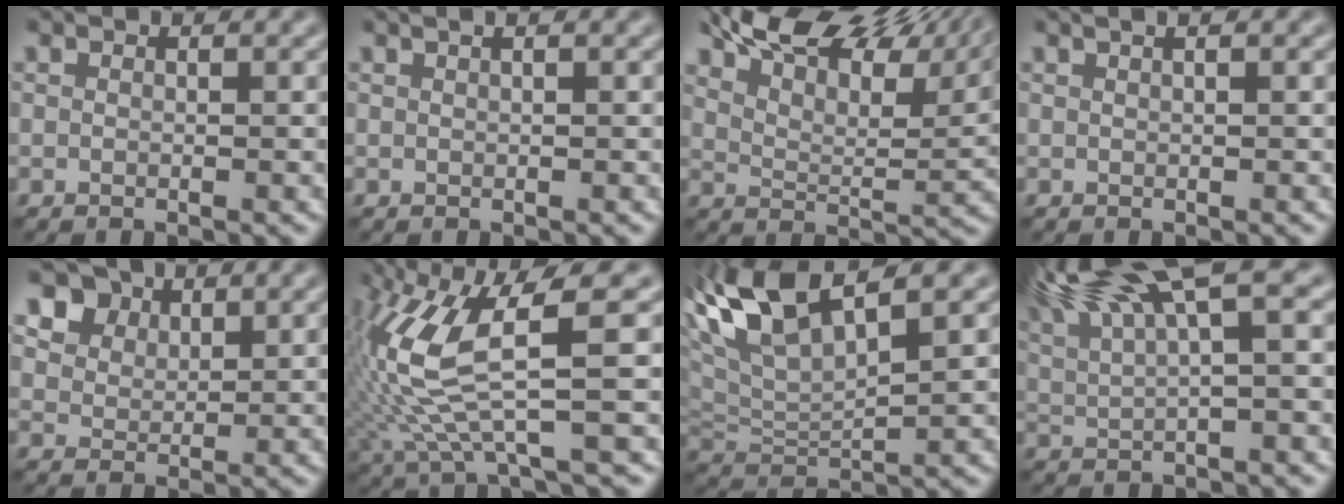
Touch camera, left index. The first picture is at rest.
{"total": 2.3, "force": [1.3, 1.1, 1.6], "torque": [-0.006, 0.003, -0.004]}
{"total": 12.9, "force": [10.4, 3.9, 6.7], "torque": [-0.119, 0.021, 0.153]}
{"total": 2.7, "force": [1.4, 1.3, 1.9], "torque": [-0.006, 0.008, -0.007]}
{"total": 6.6, "force": [4.3, 4.3, 2.5], "torque": [-0.071, 0.002, 0.079]}
{"total": 8.8, "force": [0.9, 2.0, 8.5], "torque": [-0.201, -0.012, 0.023]}
{"total": 8.7, "force": [5.1, 2.6, 6.5], "torque": [-0.143, 0.023, 0.095]}
{"total": 11.4, "force": [6.6, 3.1, 8.8], "torque": [-0.153, 0.029, 0.106]}